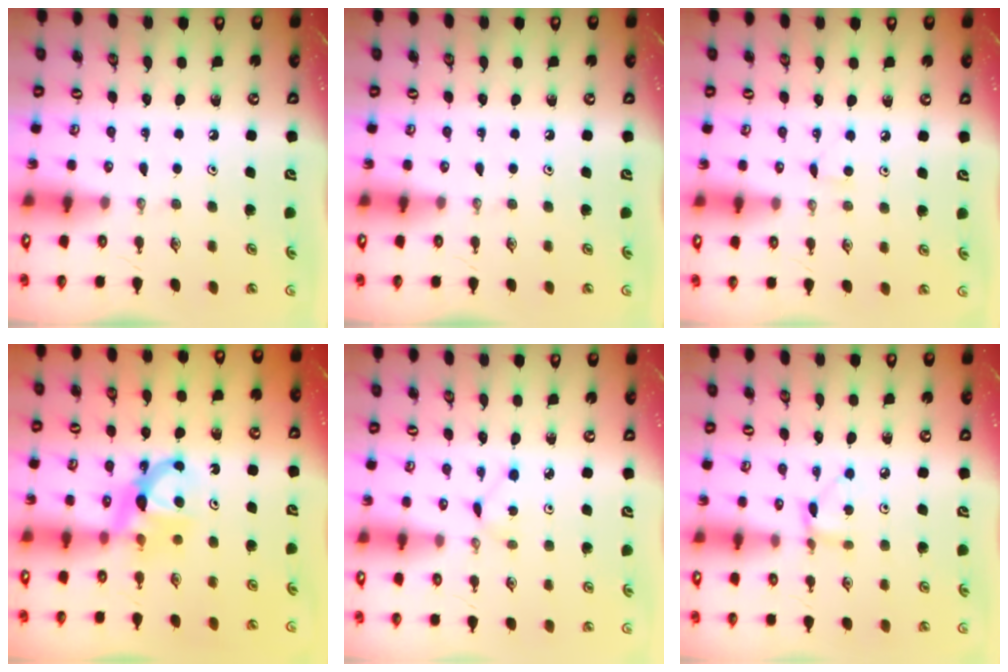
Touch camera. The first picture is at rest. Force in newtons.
{"total": 0.0}
{"total": 2.9, "press": 2.9, "slide": 0.4}
{"total": 7.0, "press": 7.0, "slide": 0.4}
{"total": 2.0, "press": 2.0, "slide": 0.2}
{"total": 3.3, "press": 3.3, "slide": 0.4}